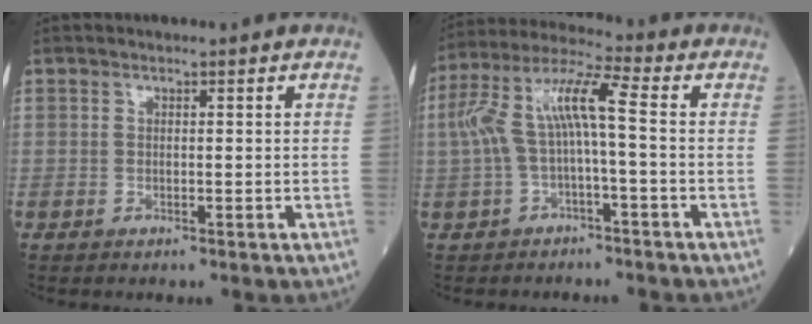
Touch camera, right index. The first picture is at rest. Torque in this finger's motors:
{"motor_torque": [0.30, -0.07, 0.29, 0.21]}